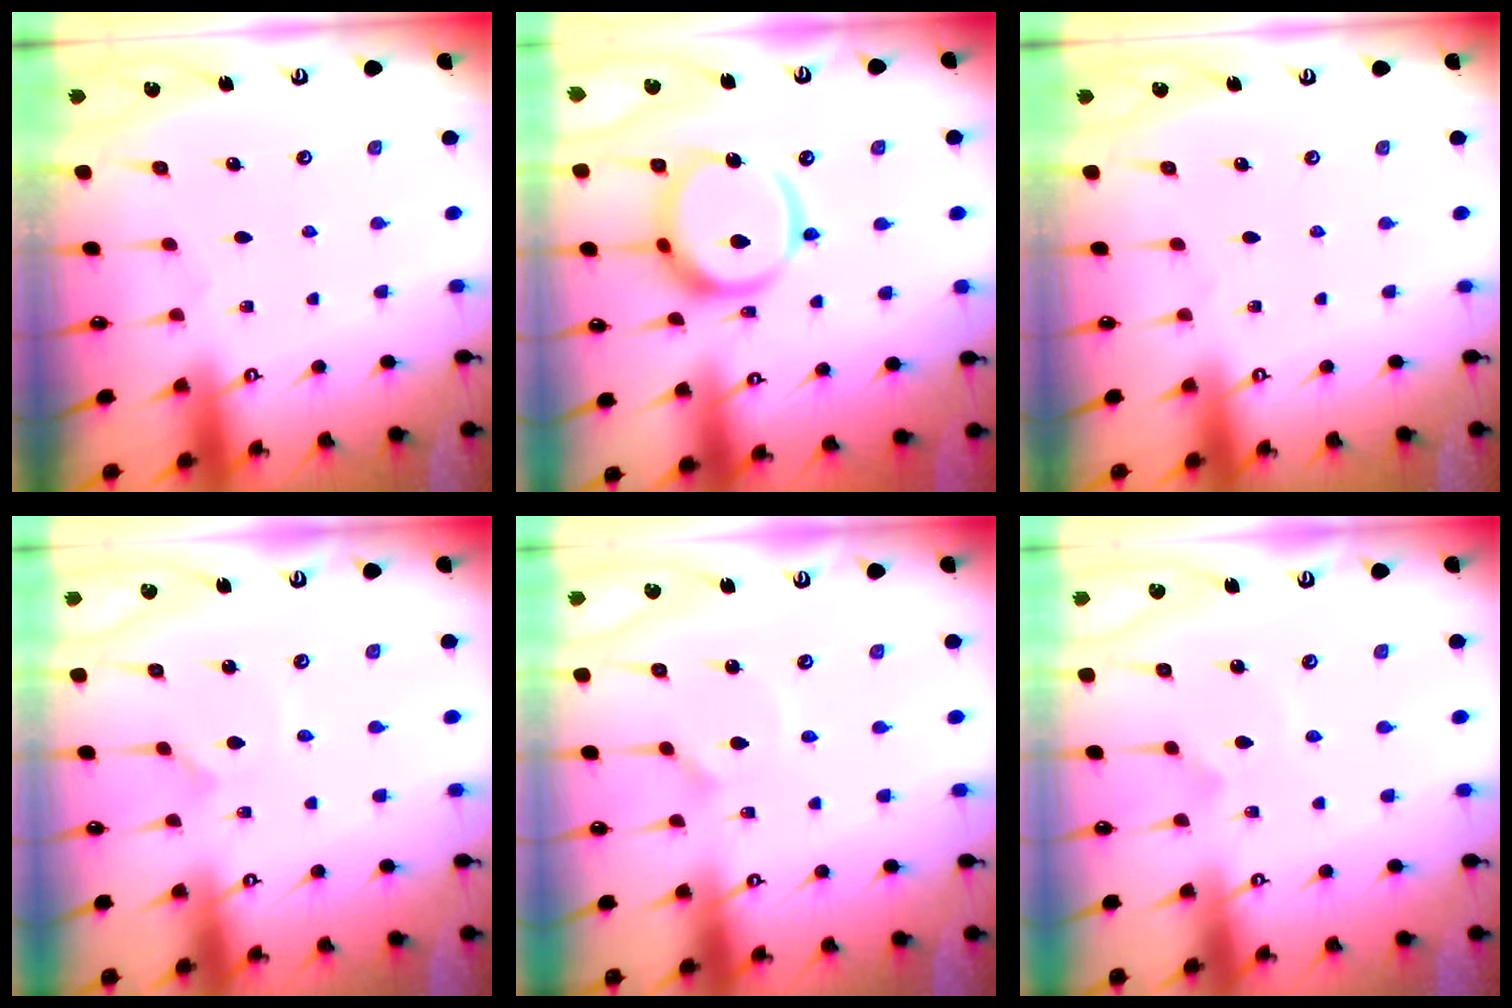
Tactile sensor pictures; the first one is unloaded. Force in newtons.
{"total": 16.4, "press": 16.3, "slide": 1.7}
{"total": 0.0}
{"total": 0.0}
{"total": 2.3, "press": 2.3, "slide": 0.3}
{"total": 1.5, "press": 1.5, "slide": 0.0}